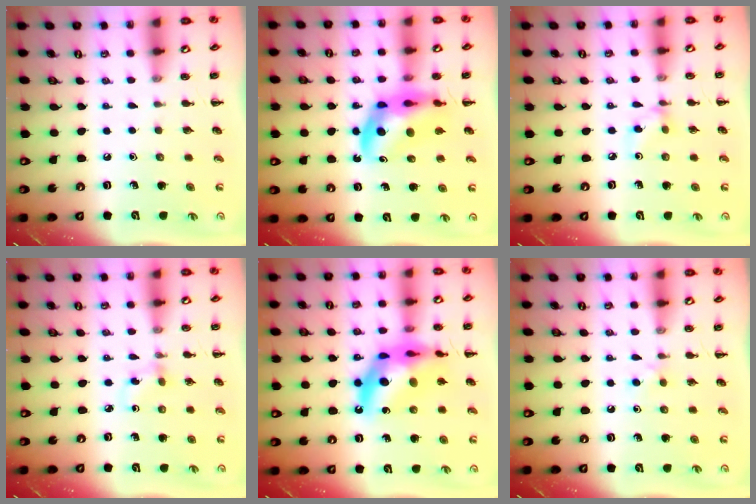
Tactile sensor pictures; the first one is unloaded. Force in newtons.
{"total": 13.0, "press": 12.5, "slide": 3.6}
{"total": 3.4, "press": 3.3, "slide": 1.1}
{"total": 3.0, "press": 2.8, "slide": 1.2}
{"total": 16.2, "press": 15.6, "slide": 4.4}
{"total": 2.8, "press": 2.6, "slide": 1.1}